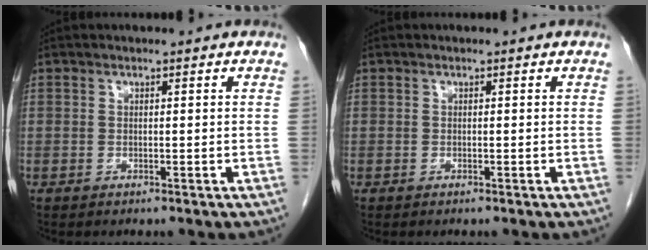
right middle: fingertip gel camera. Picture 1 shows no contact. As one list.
[{"total": 0.0}]